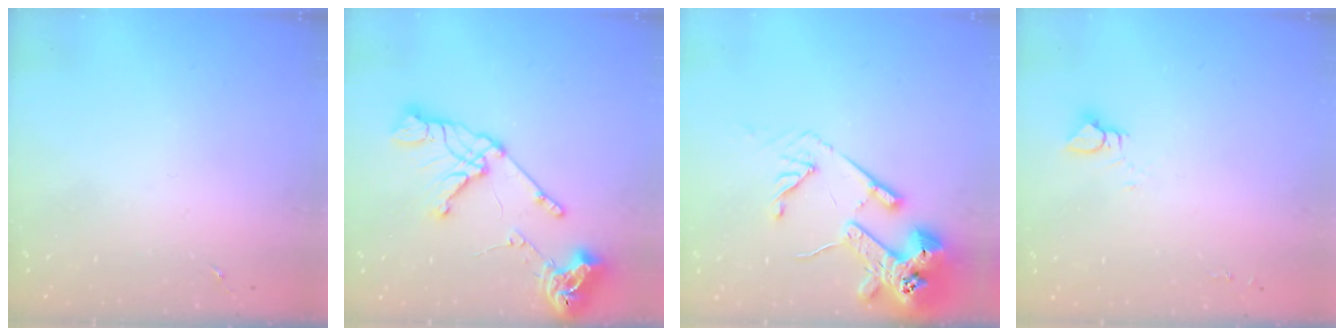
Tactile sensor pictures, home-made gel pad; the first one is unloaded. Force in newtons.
{"total": 18.8, "press": 18.7, "slide": 1.7}
{"total": 16.6, "press": 16.5, "slide": 2.0}
{"total": 4.3, "press": 4.3, "slide": 0.4}